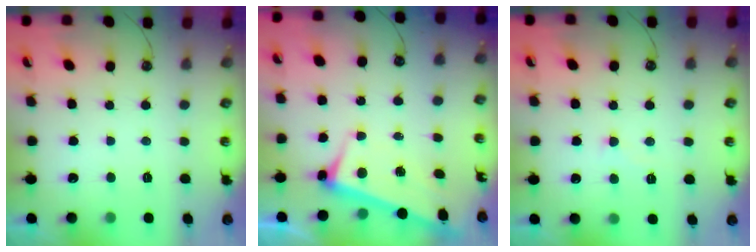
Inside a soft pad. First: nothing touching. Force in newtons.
{"total": 3.3, "press": 3.3, "slide": 0.7}
{"total": 4.5, "press": 4.5, "slide": 0.5}